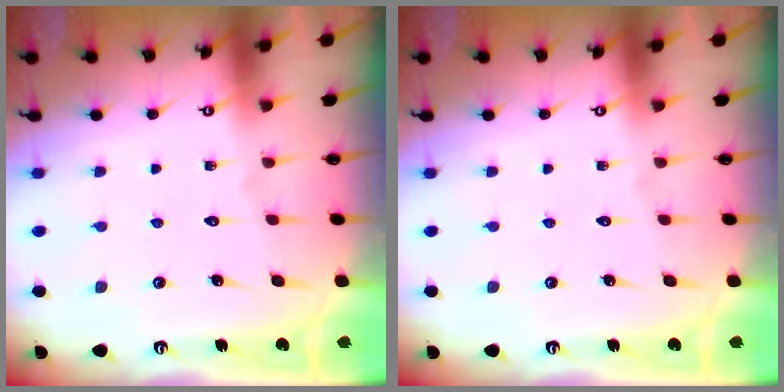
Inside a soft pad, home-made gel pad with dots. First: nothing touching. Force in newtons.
{"total": 0.0}